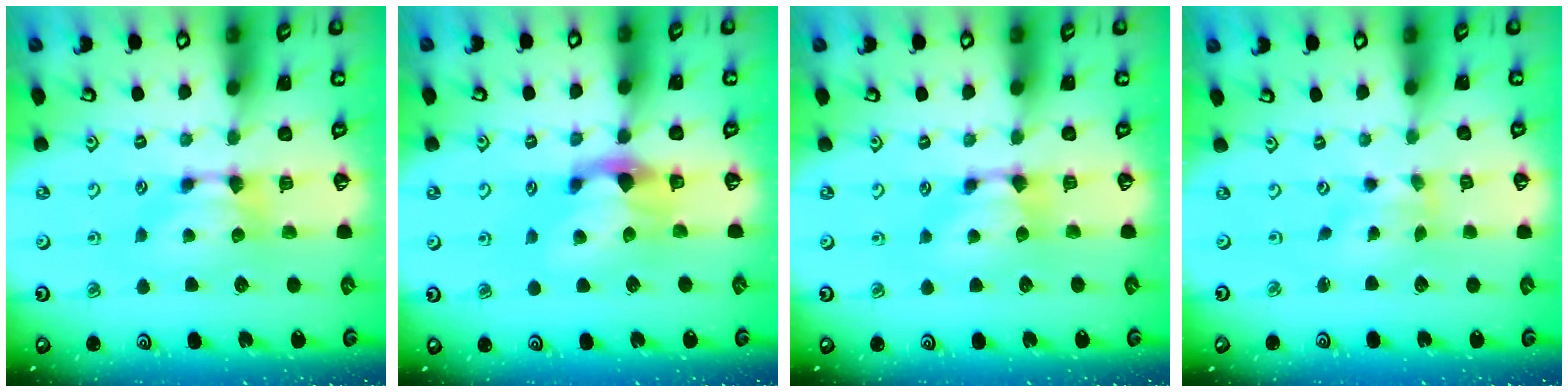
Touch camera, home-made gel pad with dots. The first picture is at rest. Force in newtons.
{"total": 2.5, "press": 2.1, "slide": 1.4}
{"total": 0.6, "press": 0.2, "slide": 0.5}
{"total": 1.5, "press": 1.1, "slide": 1.0}